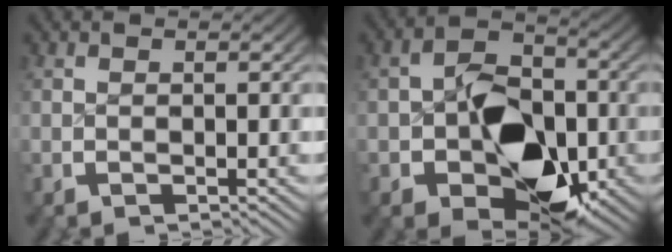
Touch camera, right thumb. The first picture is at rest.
{"total": 13.8, "force": [-2.5, 9.2, 9.9], "torque": [-0.162, -0.046, -0.025]}